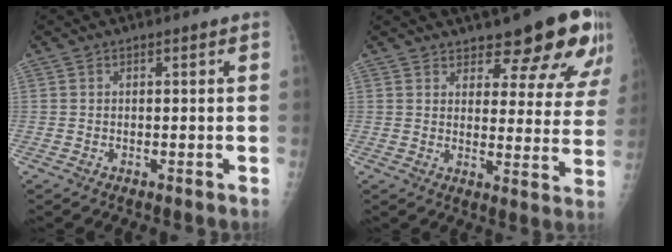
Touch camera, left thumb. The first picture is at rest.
{"total": 14.7, "force": [10.7, 5.2, 8.6], "torque": [-0.060, -0.067, 0.125]}